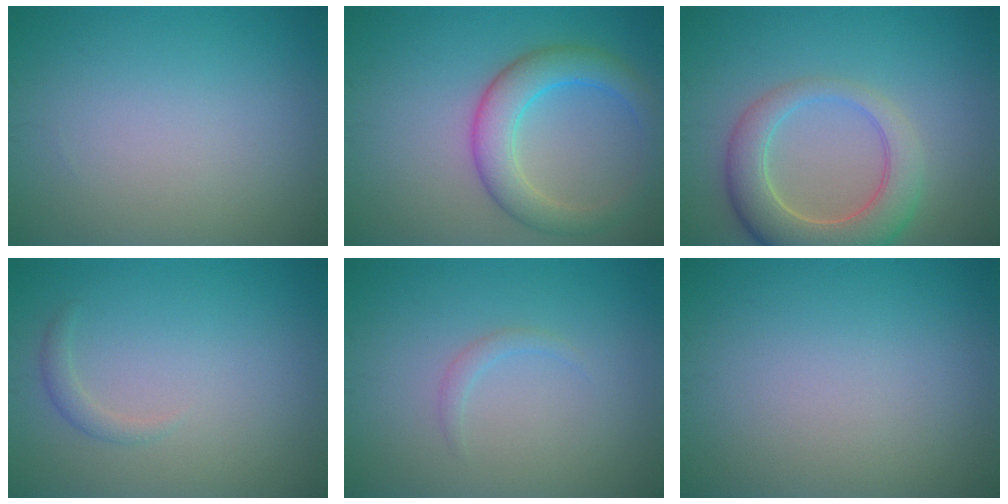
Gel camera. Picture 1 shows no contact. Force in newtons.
{"total": 5.1, "press": 5.1, "slide": 0.1}
{"total": 6.4, "press": 6.3, "slide": 0.9}
{"total": 1.1, "press": 1.1, "slide": 0.0}
{"total": 0.9, "press": 0.9, "slide": 0.1}
{"total": 0.0}